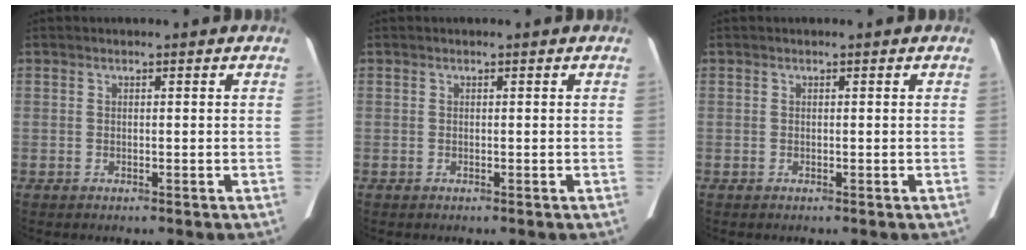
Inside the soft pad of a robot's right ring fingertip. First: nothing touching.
{"total": 0.0}
{"total": 0.0}